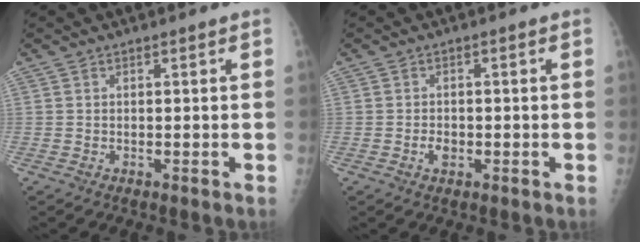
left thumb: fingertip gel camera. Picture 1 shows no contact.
{"total": 2.1, "force": [-0.7, 1.4, 1.4], "torque": [-0.018, 0.003, -0.012]}